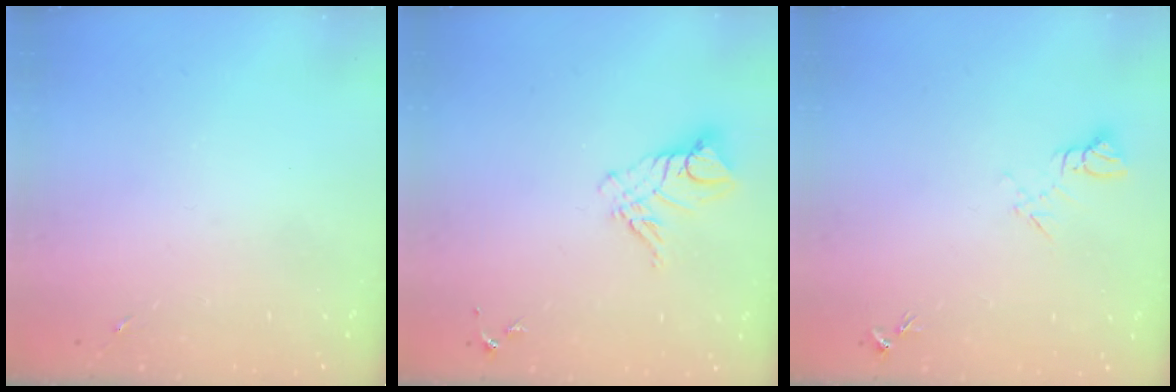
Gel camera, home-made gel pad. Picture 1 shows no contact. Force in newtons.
{"total": 9.9, "press": 9.8, "slide": 1.1}
{"total": 5.8, "press": 5.7, "slide": 0.7}